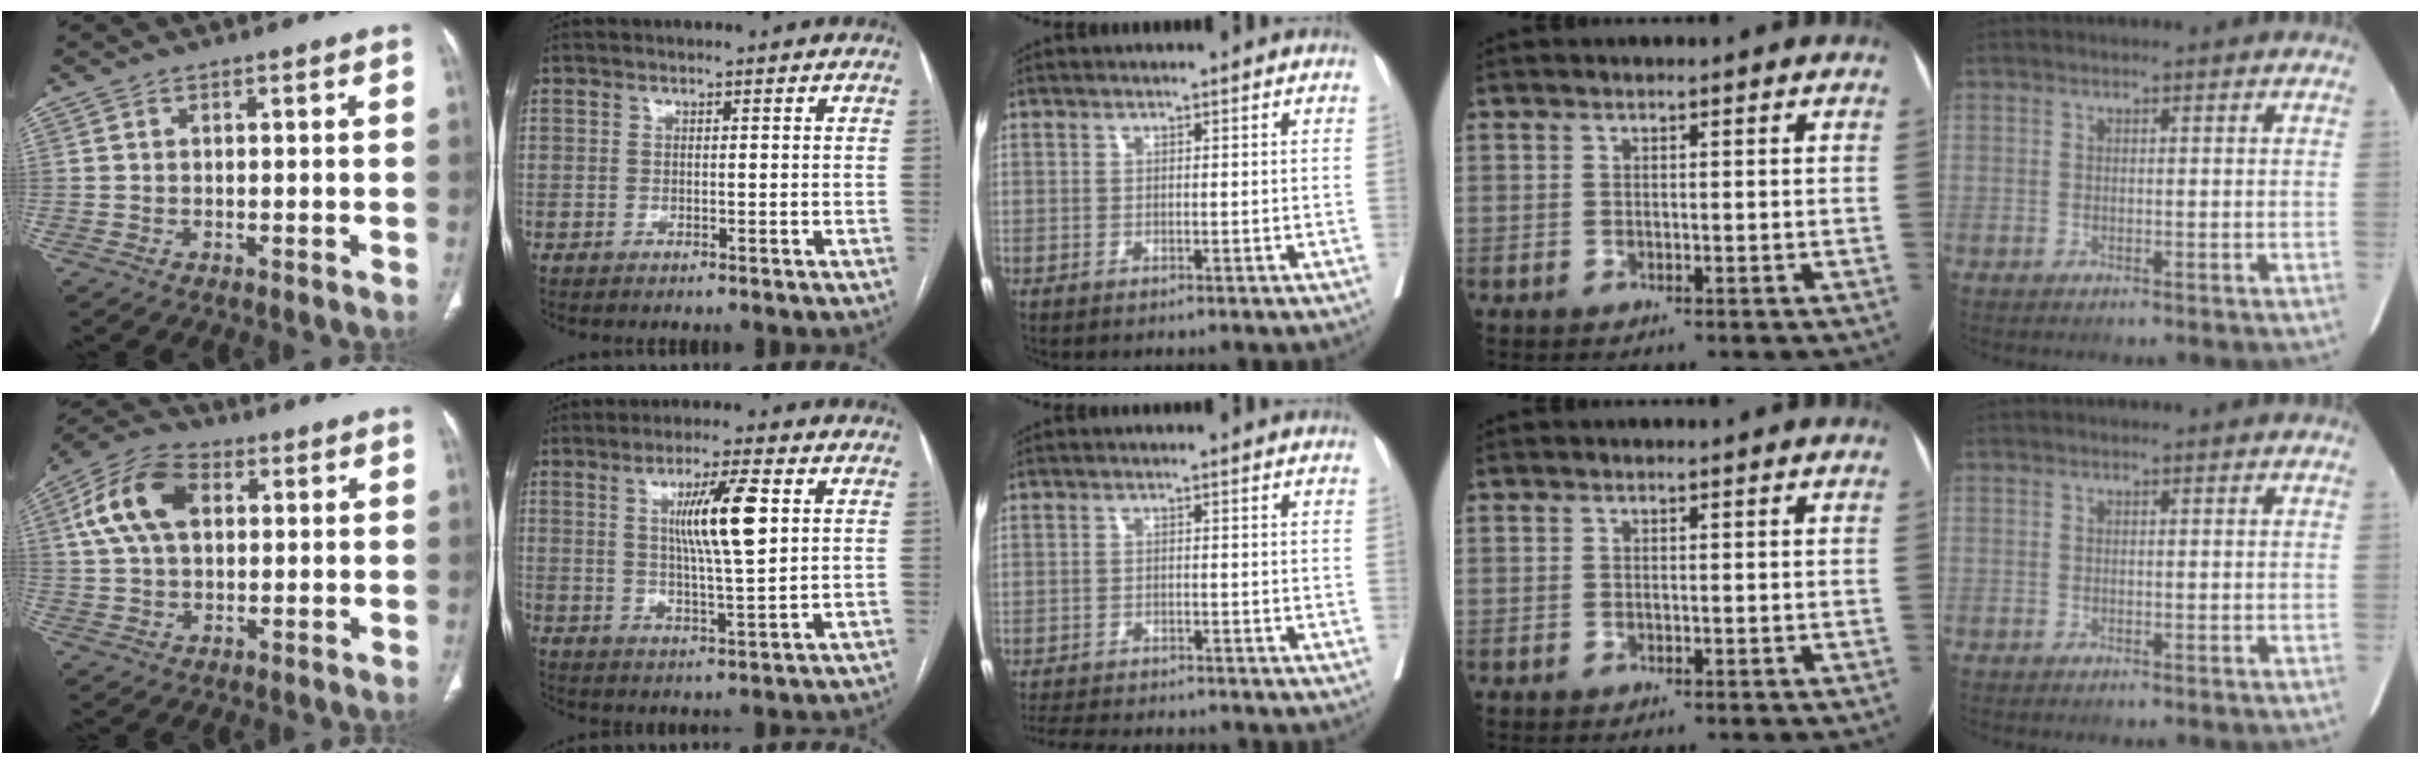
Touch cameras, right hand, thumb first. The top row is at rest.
{"thumb": {"total": 12.6, "force": [3.2, 7.9, 9.2], "torque": [-0.174, 0.022, 0.054]}, "index": {"total": 9.4, "force": [2.6, 0.6, 9.0], "torque": [-0.155, -0.003, 0.044]}, "middle": {"total": 10.9, "force": [-10.1, 1.9, 3.8], "torque": [-0.064, -0.008, -0.141]}}